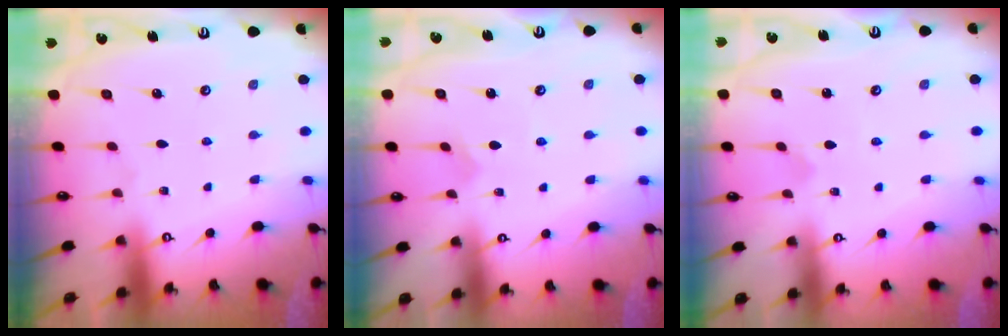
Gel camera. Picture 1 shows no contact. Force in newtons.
{"total": 2.6, "press": 2.6, "slide": 0.2}
{"total": 0.6, "press": 0.6, "slide": 0.0}